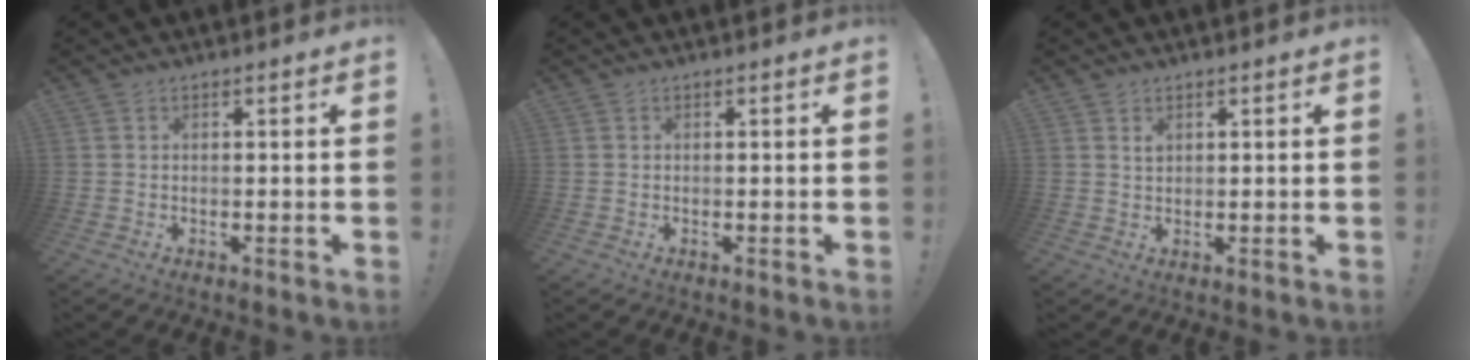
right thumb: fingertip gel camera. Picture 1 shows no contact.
{"total": 0.0}
{"total": 1.2, "force": [0.8, 0.7, 0.6], "torque": [0.000, -0.006, 0.013]}